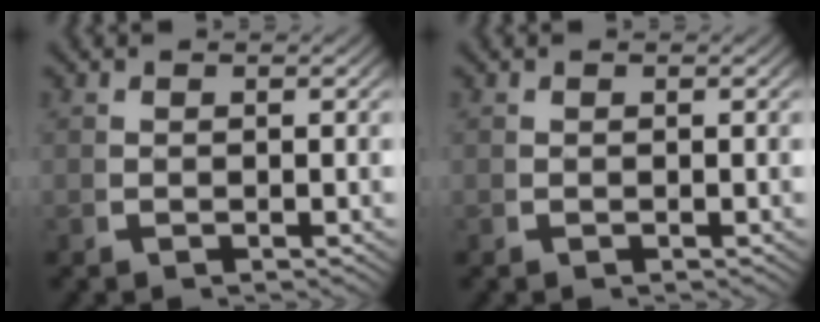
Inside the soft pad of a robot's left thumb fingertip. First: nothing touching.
{"total": 0.0}